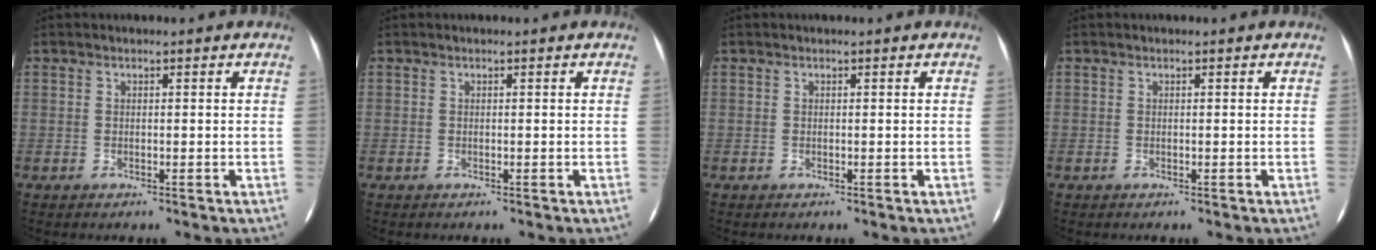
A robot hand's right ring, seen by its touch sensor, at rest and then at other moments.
{"total": 0.0}
{"total": 0.0}
{"total": 0.0}